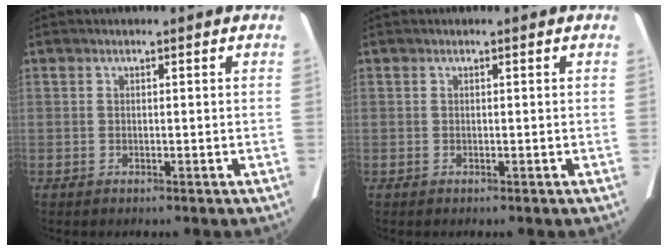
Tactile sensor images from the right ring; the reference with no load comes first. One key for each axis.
{"total": 0.0}